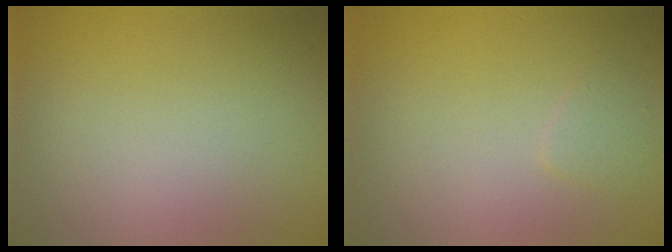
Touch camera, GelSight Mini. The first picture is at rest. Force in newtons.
{"total": 1.0, "press": 1.0, "slide": 0.1}